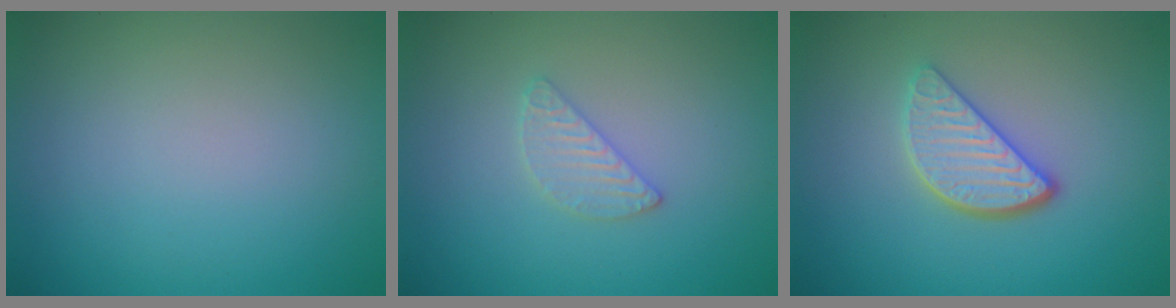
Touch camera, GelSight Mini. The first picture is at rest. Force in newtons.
{"total": 1.9, "press": 1.8, "slide": 0.2}
{"total": 3.6, "press": 2.9, "slide": 2.1}